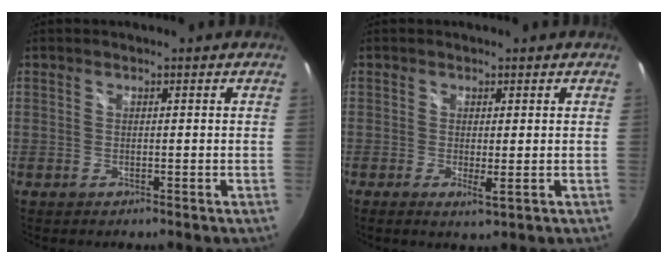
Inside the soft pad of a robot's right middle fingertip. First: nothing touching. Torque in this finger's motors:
{"motor_torque": [0.26, -0.26, 0.11, 0.03]}